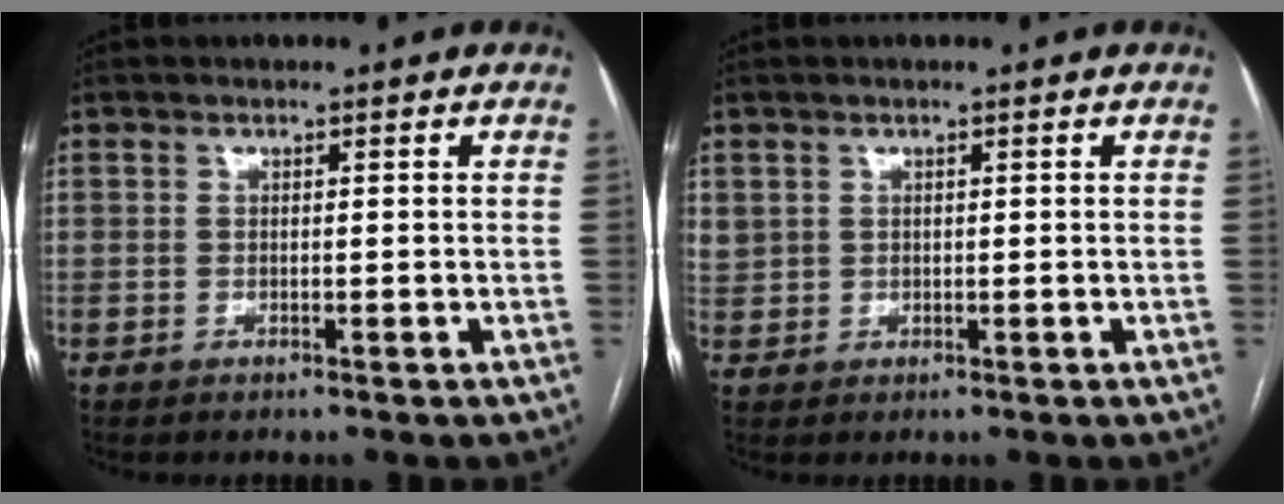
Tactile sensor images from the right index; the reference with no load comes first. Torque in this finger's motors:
{"motor_torque": [0.70, 0.20, 0.45, 0.08]}